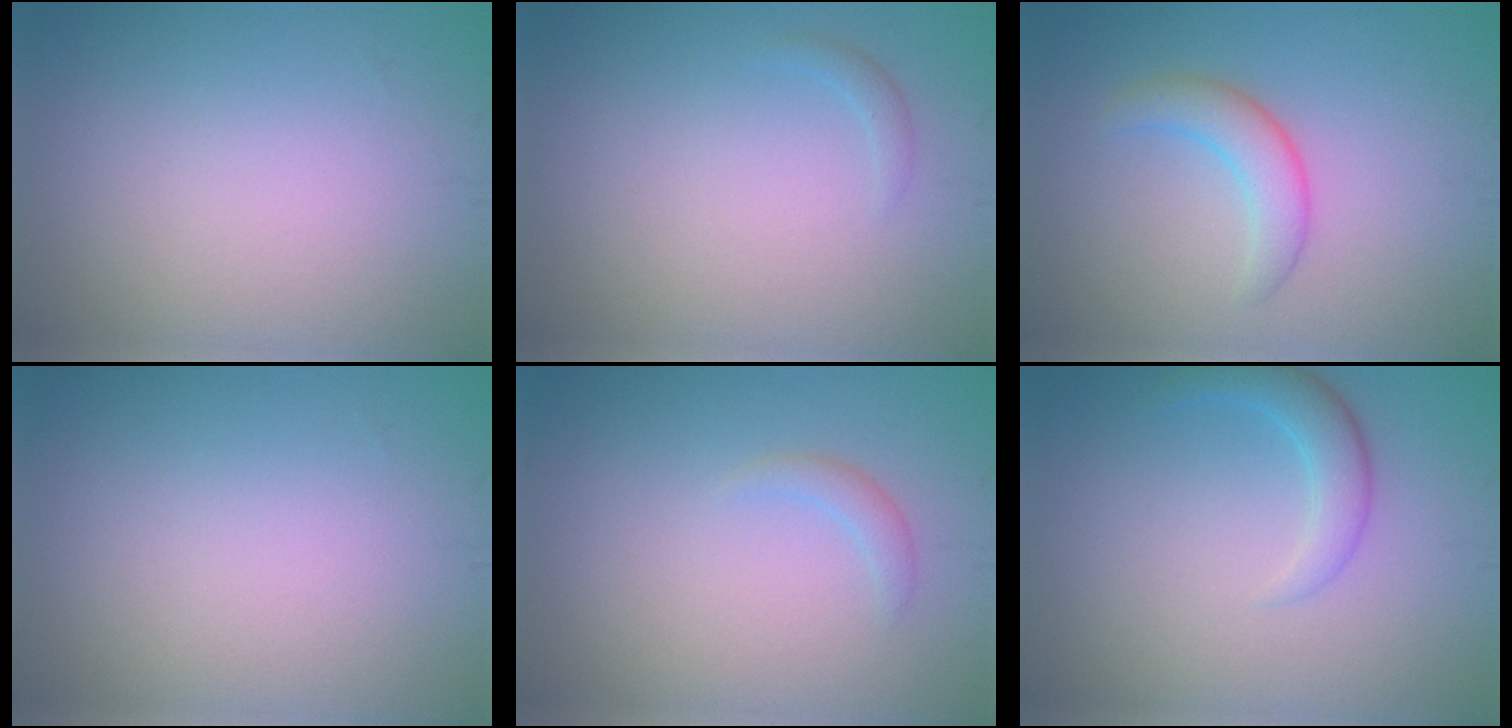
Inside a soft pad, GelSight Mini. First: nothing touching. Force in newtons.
{"total": 0.7, "press": 0.7, "slide": 0.1}
{"total": 2.7, "press": 2.7, "slide": 0.1}
{"total": 0.0}
{"total": 1.1, "press": 1.1, "slide": 0.1}
{"total": 2.5, "press": 2.5, "slide": 0.1}